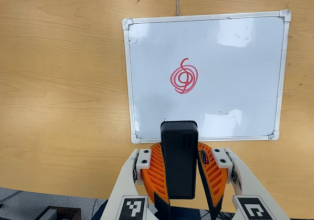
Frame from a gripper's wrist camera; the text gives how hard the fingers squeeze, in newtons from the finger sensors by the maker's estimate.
{"total": 11.6, "left": 9.2, "right": 14.0}